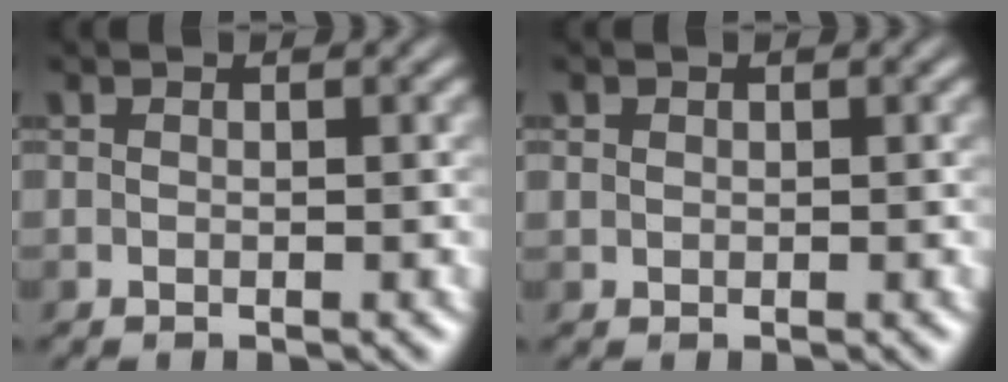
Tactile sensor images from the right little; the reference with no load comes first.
{"total": 0.5, "force": [0.2, 0.5, 0.0], "torque": [-0.004, -0.002, 0.001]}